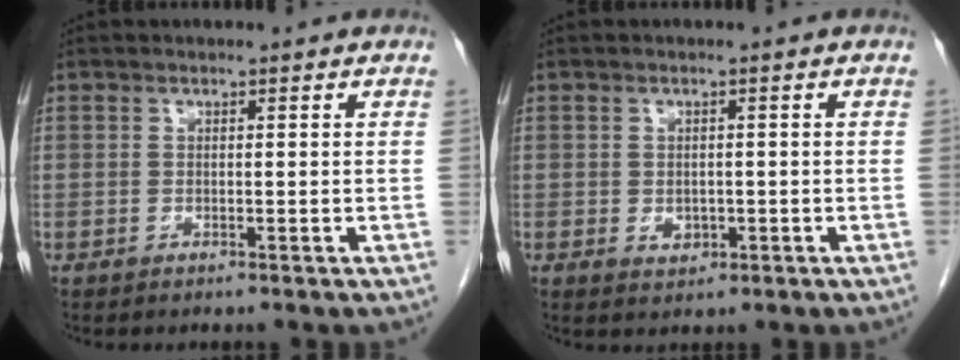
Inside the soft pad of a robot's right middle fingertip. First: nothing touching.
{"total": 2.0, "force": [-0.4, 1.5, 1.2], "torque": [-0.023, -0.002, 0.001]}